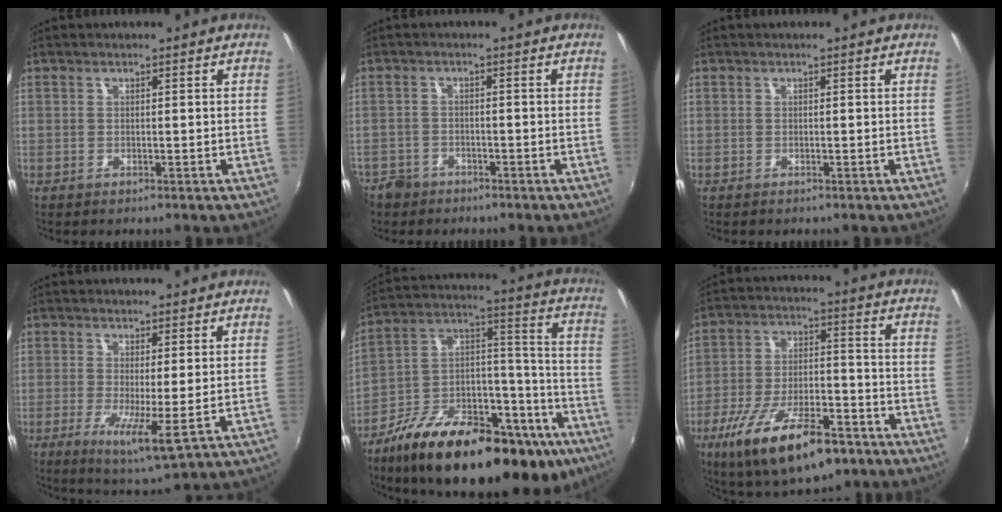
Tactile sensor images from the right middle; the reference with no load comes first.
{"total": 7.3, "force": [-4.8, 5.2, 1.9], "torque": [-0.070, 0.004, -0.081]}
{"total": 0.0}
{"total": 6.5, "force": [-0.7, 0.5, 6.4], "torque": [-0.123, -0.022, -0.014]}
{"total": 33.3, "force": [-21.6, 13.5, 21.5], "torque": [-0.315, 0.023, -0.317]}
{"total": 19.6, "force": [-11.9, 7.1, 13.8], "torque": [-0.256, -0.031, -0.191]}